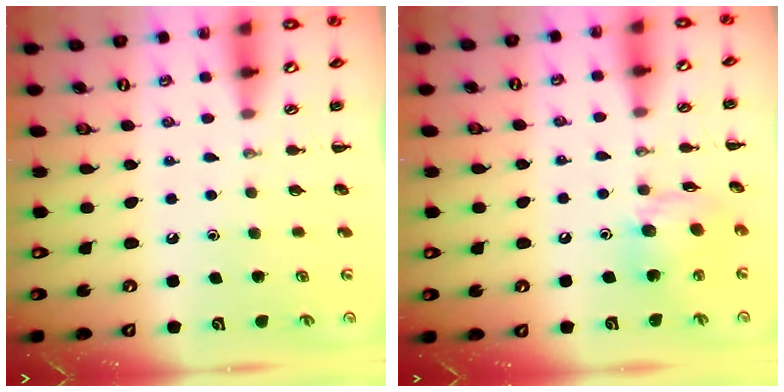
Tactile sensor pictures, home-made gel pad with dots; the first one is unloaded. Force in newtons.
{"total": 12.3, "press": 12.2, "slide": 1.4}